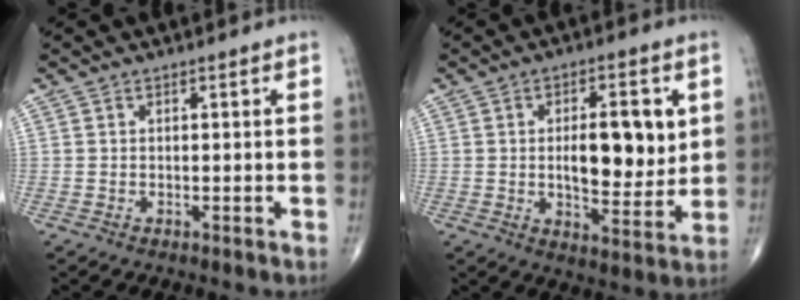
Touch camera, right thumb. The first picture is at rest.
{"total": 13.2, "force": [2.0, 5.7, 11.7], "torque": [-0.146, -0.017, 0.036]}